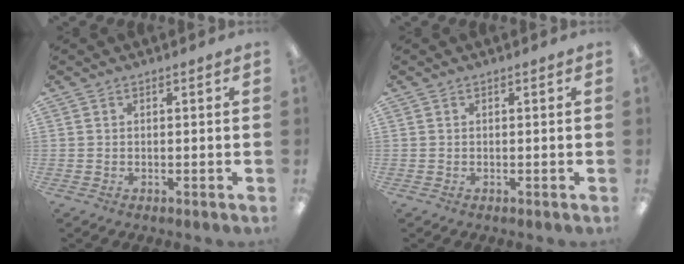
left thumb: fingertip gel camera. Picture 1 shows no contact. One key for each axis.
{"total": 0.0}